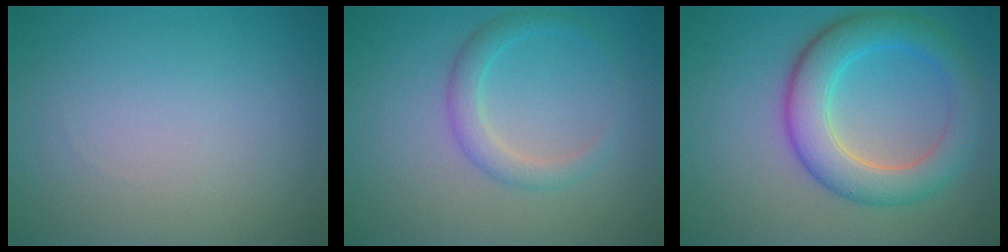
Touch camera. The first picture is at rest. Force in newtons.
{"total": 2.3, "press": 2.3, "slide": 0.2}
{"total": 6.2, "press": 6.2, "slide": 0.1}